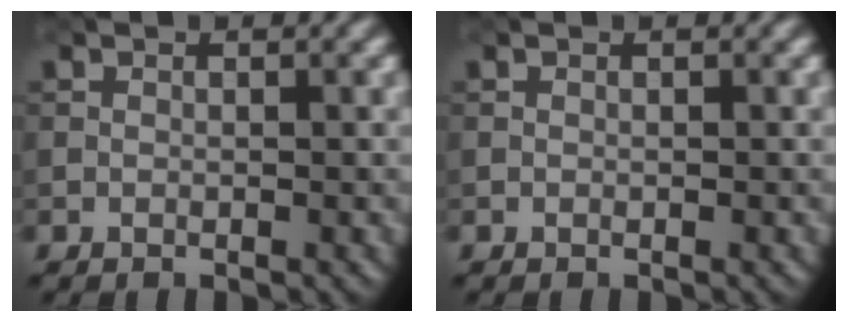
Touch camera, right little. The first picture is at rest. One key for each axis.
{"total": 0.0}